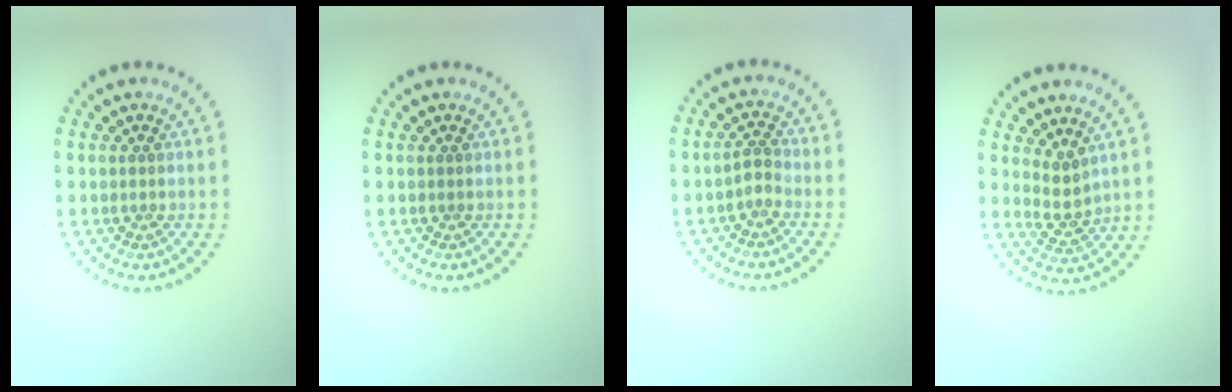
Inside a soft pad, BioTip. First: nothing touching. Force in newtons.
{"total": 0.0}
{"total": 1.1, "press": 0.9, "slide": 0.7}
{"total": 2.1, "press": 1.6, "slide": 1.3}